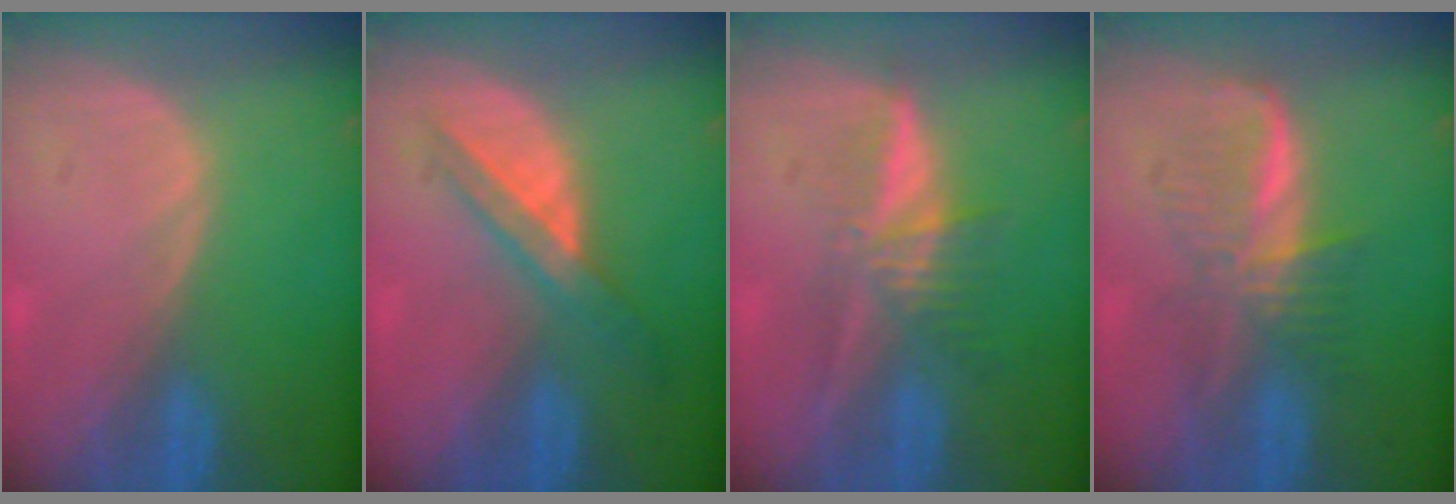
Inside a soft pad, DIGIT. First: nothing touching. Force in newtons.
{"total": 5.9, "press": 5.2, "slide": 2.9}
{"total": 5.8, "press": 5.5, "slide": 2.0}
{"total": 6.0, "press": 5.9, "slide": 0.8}